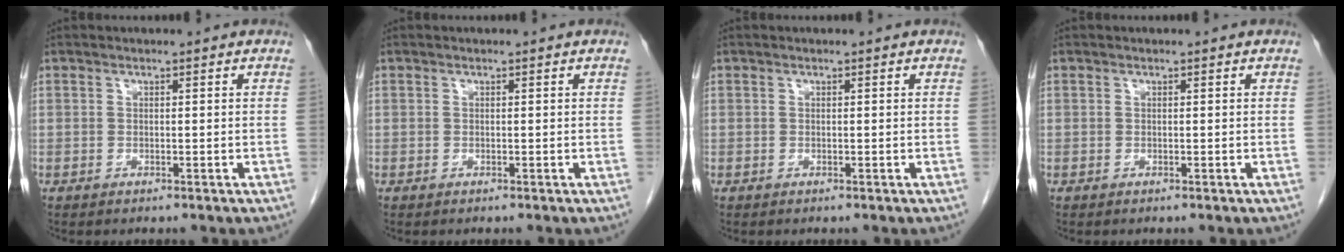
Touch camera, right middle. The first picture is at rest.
{"total": 0.0}
{"total": 0.0}
{"total": 0.0}